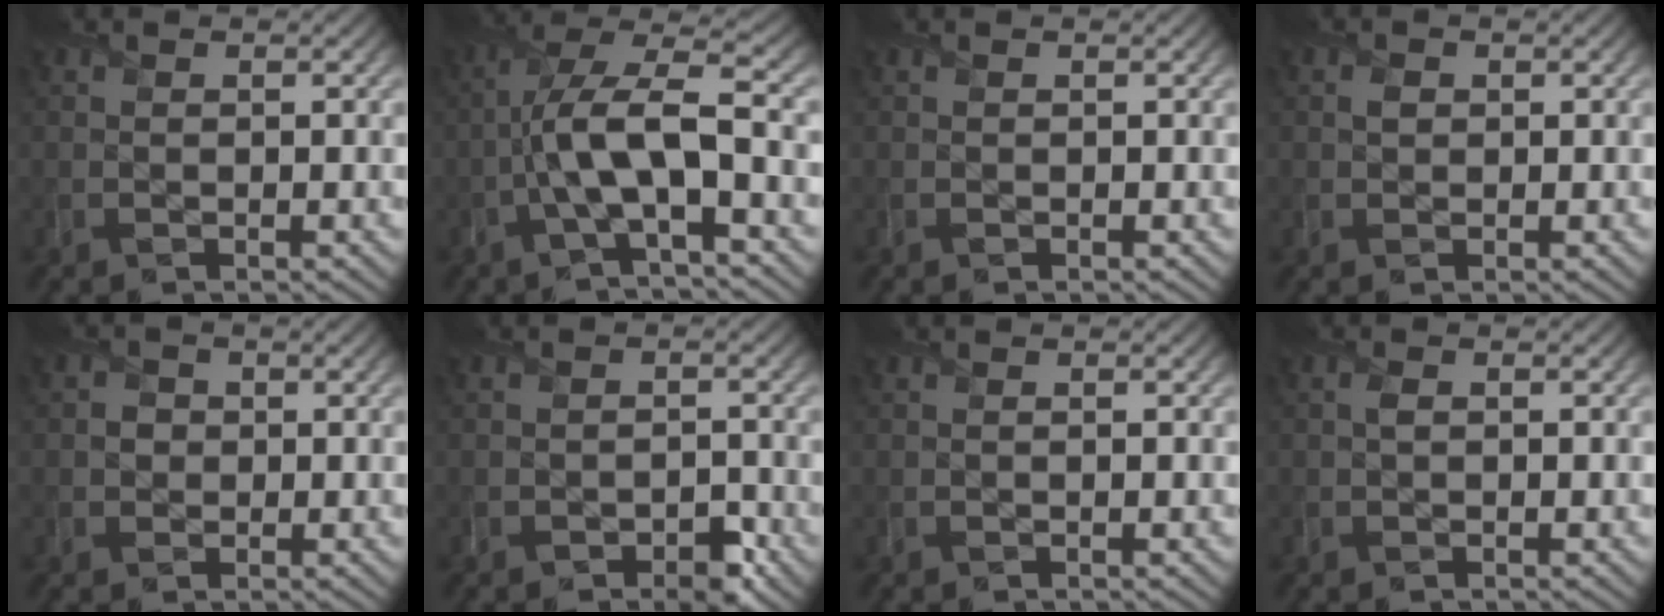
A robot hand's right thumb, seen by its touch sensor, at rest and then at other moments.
{"total": 10.4, "force": [-2.5, 3.3, 9.6], "torque": [-0.191, 0.012, -0.055]}
{"total": 0.0}
{"total": 0.8, "force": [0.2, 0.7, 0.3], "torque": [-0.009, -0.002, 0.001]}
{"total": 1.5, "force": [0.0, 1.5, 0.1], "torque": [0.003, -0.003, -0.004]}
{"total": 3.1, "force": [-2.0, 1.7, 1.7], "torque": [-0.022, -0.004, -0.031]}
{"total": 0.0}
{"total": 0.6, "force": [0.0, 0.3, 0.4], "torque": [-0.009, 0.000, 0.001]}